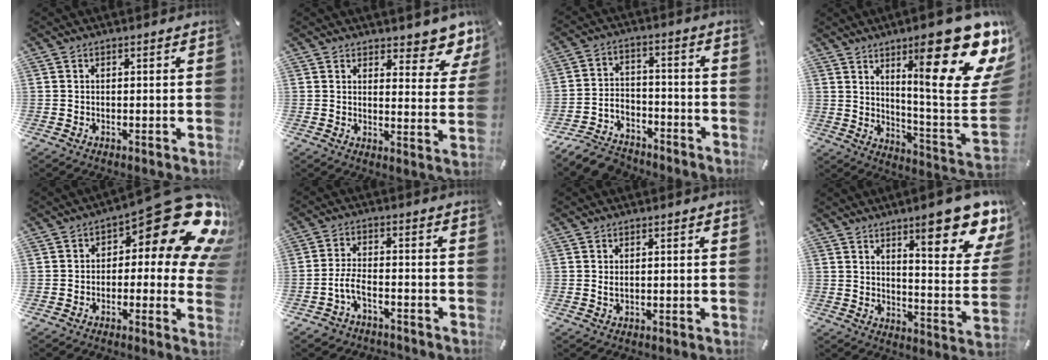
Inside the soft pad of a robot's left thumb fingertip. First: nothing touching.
{"total": 7.6, "force": [6.5, 3.3, 2.3], "torque": [-0.015, -0.059, 0.113]}
{"total": 8.7, "force": [-7.0, 4.4, 2.5], "torque": [-0.042, 0.038, -0.132]}
{"total": 28.5, "force": [14.3, 7.4, 23.5], "torque": [-0.329, -0.099, 0.229]}
{"total": 20.7, "force": [9.0, 8.0, 16.9], "torque": [-0.200, -0.068, 0.151]}
{"total": 5.8, "force": [-3.2, 3.1, 3.7], "torque": [-0.088, 0.014, -0.064]}
{"total": 0.9, "force": [0.2, 0.5, 0.7], "torque": [-0.015, 0.002, 0.003]}
{"total": 16.3, "force": [10.9, 4.4, 11.2], "torque": [-0.144, -0.082, 0.174]}